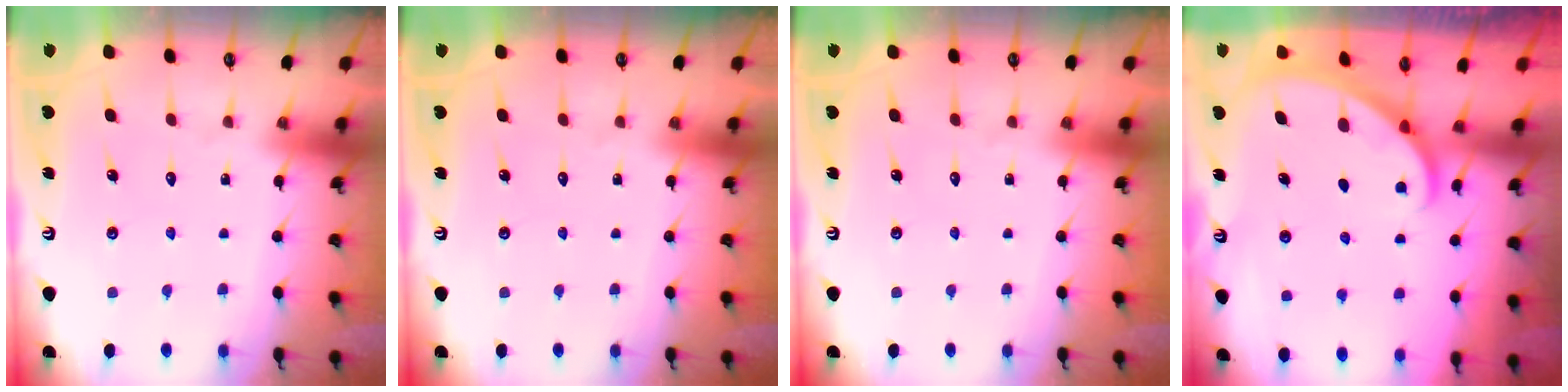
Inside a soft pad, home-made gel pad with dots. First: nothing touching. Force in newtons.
{"total": 0.0}
{"total": 0.0}
{"total": 1.9, "press": 1.9, "slide": 0.1}